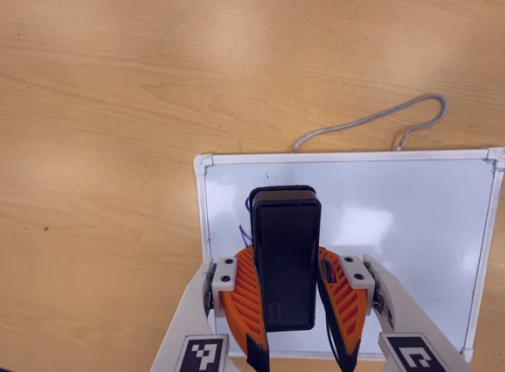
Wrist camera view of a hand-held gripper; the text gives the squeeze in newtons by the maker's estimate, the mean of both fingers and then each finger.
{"total": 6.7, "left": 6.3, "right": 7.1}